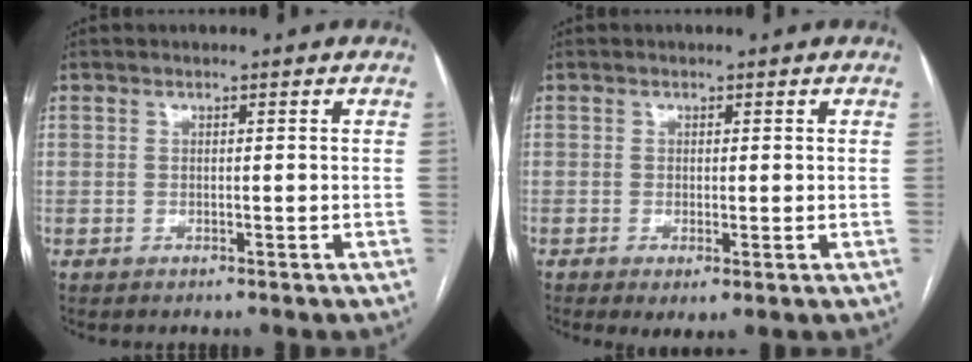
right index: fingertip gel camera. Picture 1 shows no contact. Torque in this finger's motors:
{"motor_torque": [1.33, -0.81, 0.32, 0.08]}